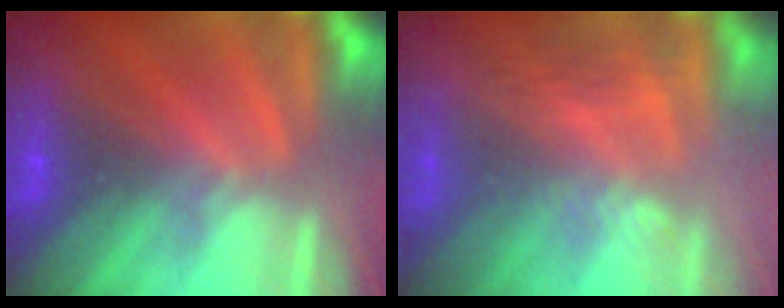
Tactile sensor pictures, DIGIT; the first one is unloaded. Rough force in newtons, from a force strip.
{"total": 3.0}